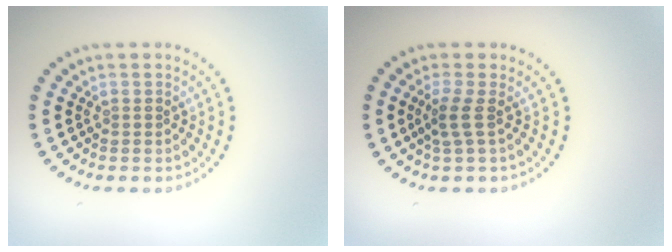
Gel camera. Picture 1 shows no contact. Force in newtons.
{"total": 2.0, "press": 1.3, "slide": 1.5}